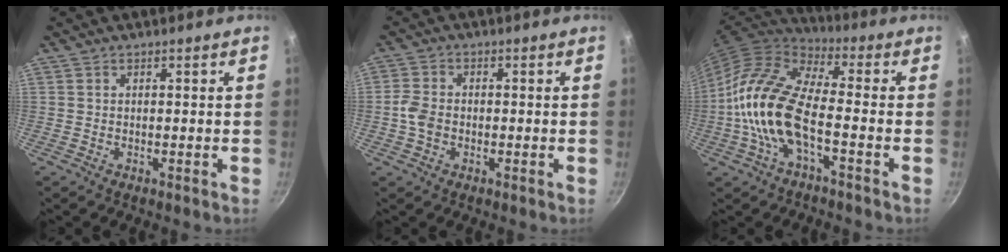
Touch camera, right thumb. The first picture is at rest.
{"total": 4.3, "force": [-0.9, 3.2, 2.7], "torque": [-0.052, 0.010, -0.024]}
{"total": 15.9, "force": [-4.1, 7.2, 13.5], "torque": [-0.260, 0.037, -0.097]}